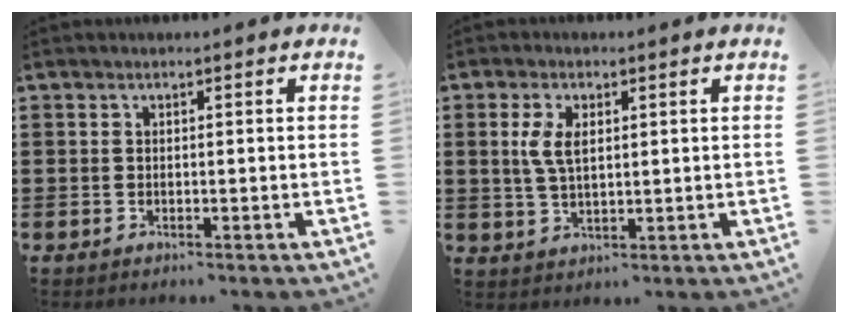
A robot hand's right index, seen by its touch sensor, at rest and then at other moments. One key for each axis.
{"total": 4.3, "fx": 1.1, "fy": 1.5, "fz": 3.8, "tx": -0.082, "ty": 0.006, "tz": 0.017}